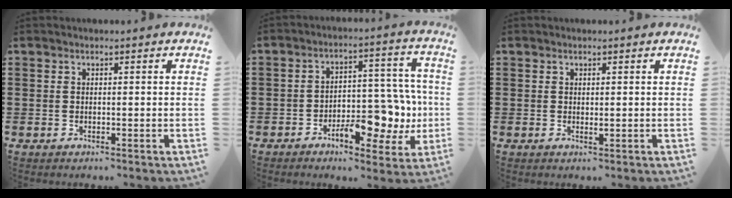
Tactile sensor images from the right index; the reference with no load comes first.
{"total": 9.0, "force": [-3.3, 5.1, 6.6], "torque": [-0.073, 0.008, -0.055]}
{"total": 0.6, "force": [0.1, 0.1, 0.6], "torque": [-0.011, -0.001, 0.001]}